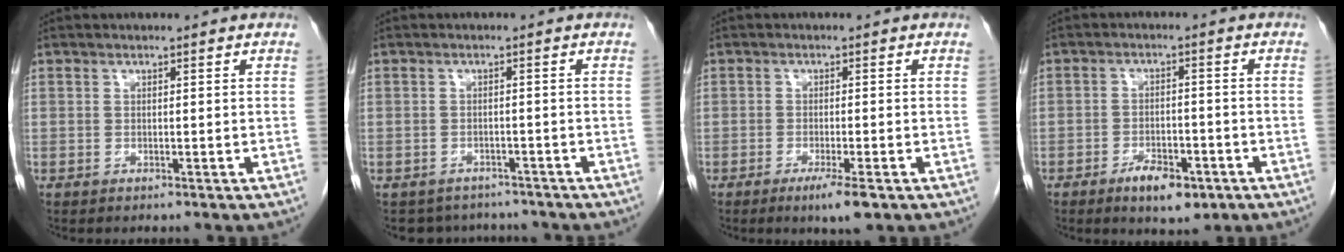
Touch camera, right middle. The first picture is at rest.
{"total": 6.1, "force": [-5.4, 2.7, 0.3], "torque": [0.004, 0.012, -0.066]}
{"total": 4.4, "force": [-2.6, 0.5, 3.6], "torque": [-0.060, -0.009, -0.039]}
{"total": 6.0, "force": [-3.6, 2.5, 4.2], "torque": [-0.068, -0.002, -0.048]}